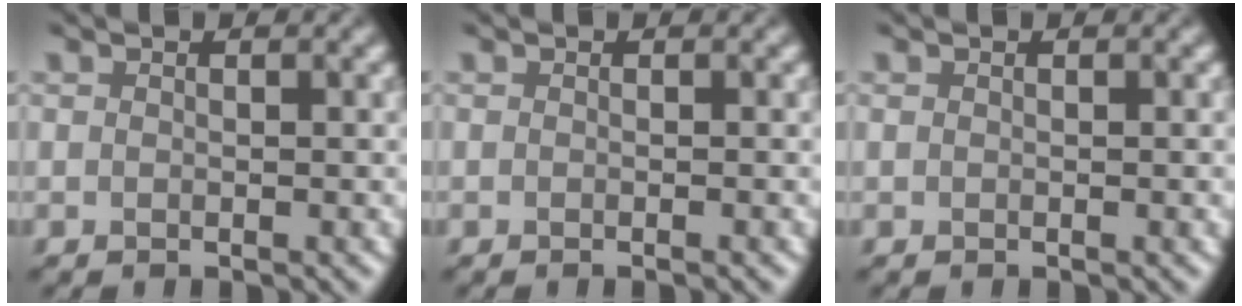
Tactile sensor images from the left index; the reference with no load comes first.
{"total": 0.8, "force": [-0.2, 0.3, 0.7], "torque": [-0.003, -0.004, -0.007]}
{"total": 0.6, "force": [0.0, 0.2, 0.5], "torque": [-0.006, -0.001, 0.002]}